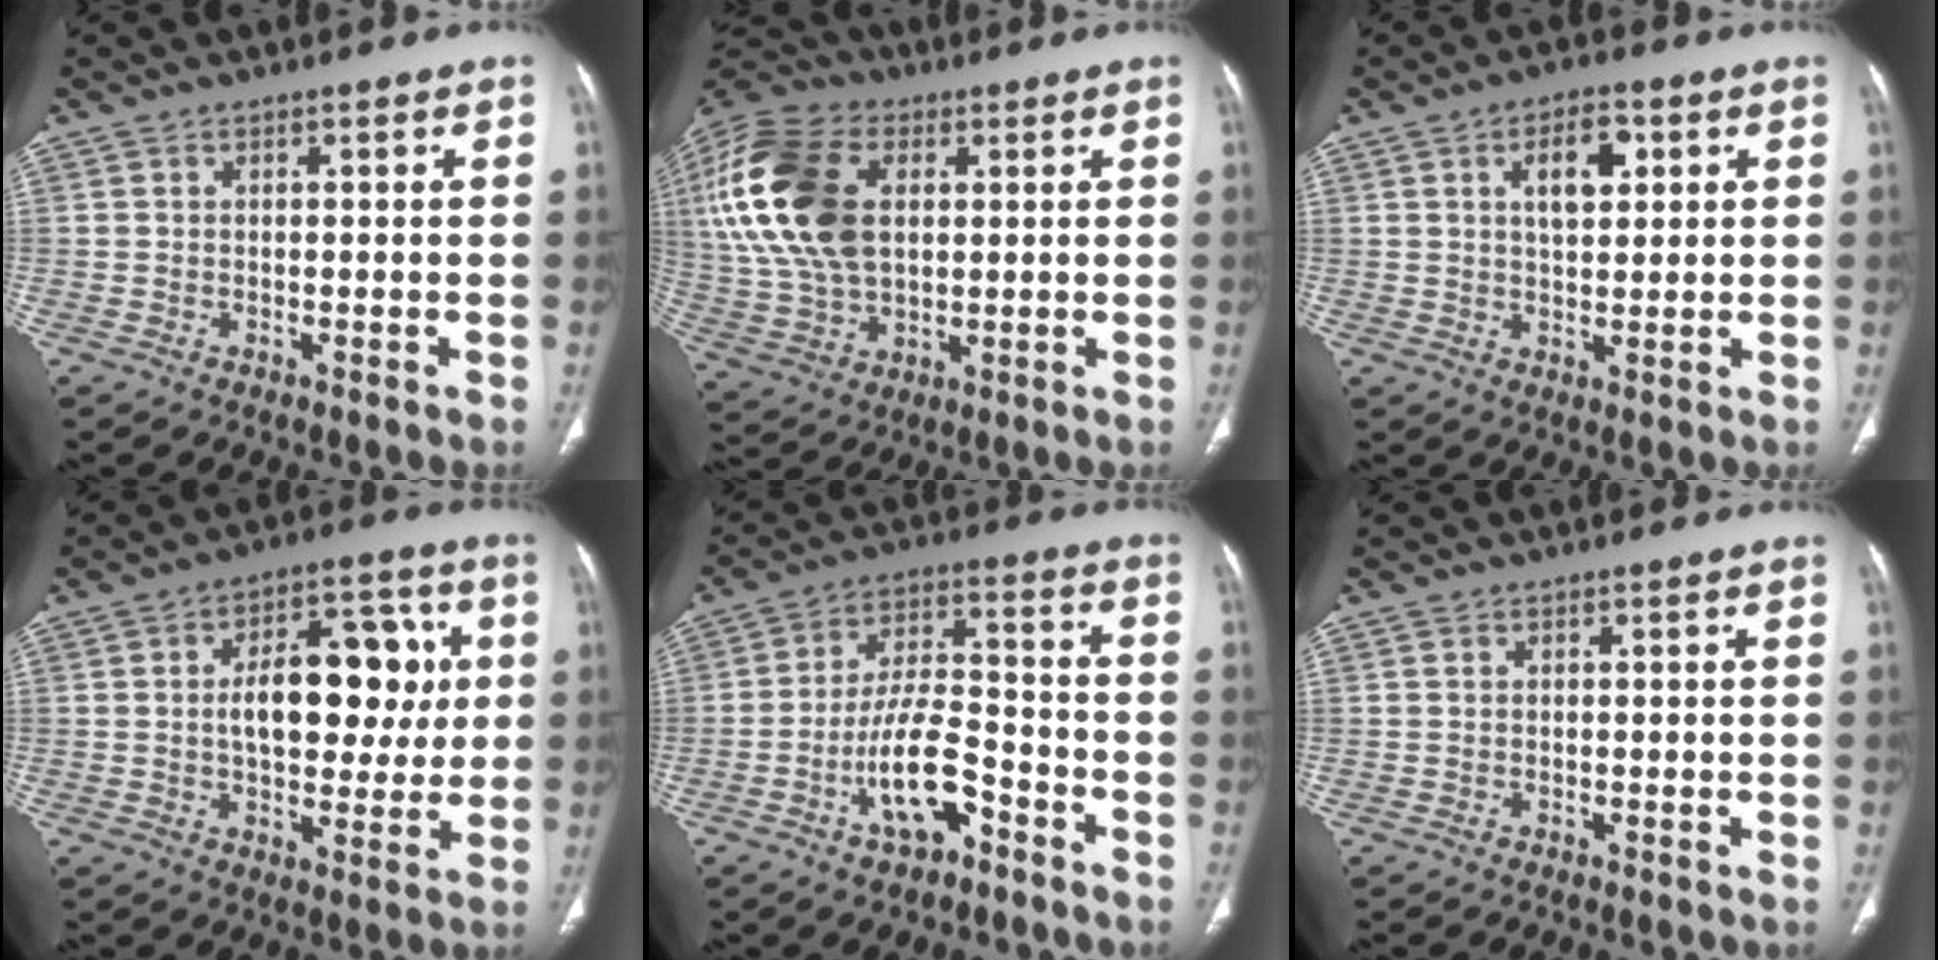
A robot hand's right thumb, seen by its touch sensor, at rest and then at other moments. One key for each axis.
{"total": 23.9, "fx": 5.4, "fy": 15.2, "fz": 17.6, "tx": -0.393, "ty": 0.007, "tz": 0.099}
{"total": 7.0, "fx": 2.3, "fy": 3.7, "fz": 5.5, "tx": -0.067, "ty": -0.003, "tz": 0.039}
{"total": 16.0, "fx": 1.8, "fy": 9.1, "fz": 13.0, "tx": -0.146, "ty": 0.018, "tz": 0.026}
{"total": 11.4, "fx": -5.8, "fy": 4.9, "fz": 8.6, "tx": -0.155, "ty": 0.043, "tz": -0.099}
{"total": 0.0}